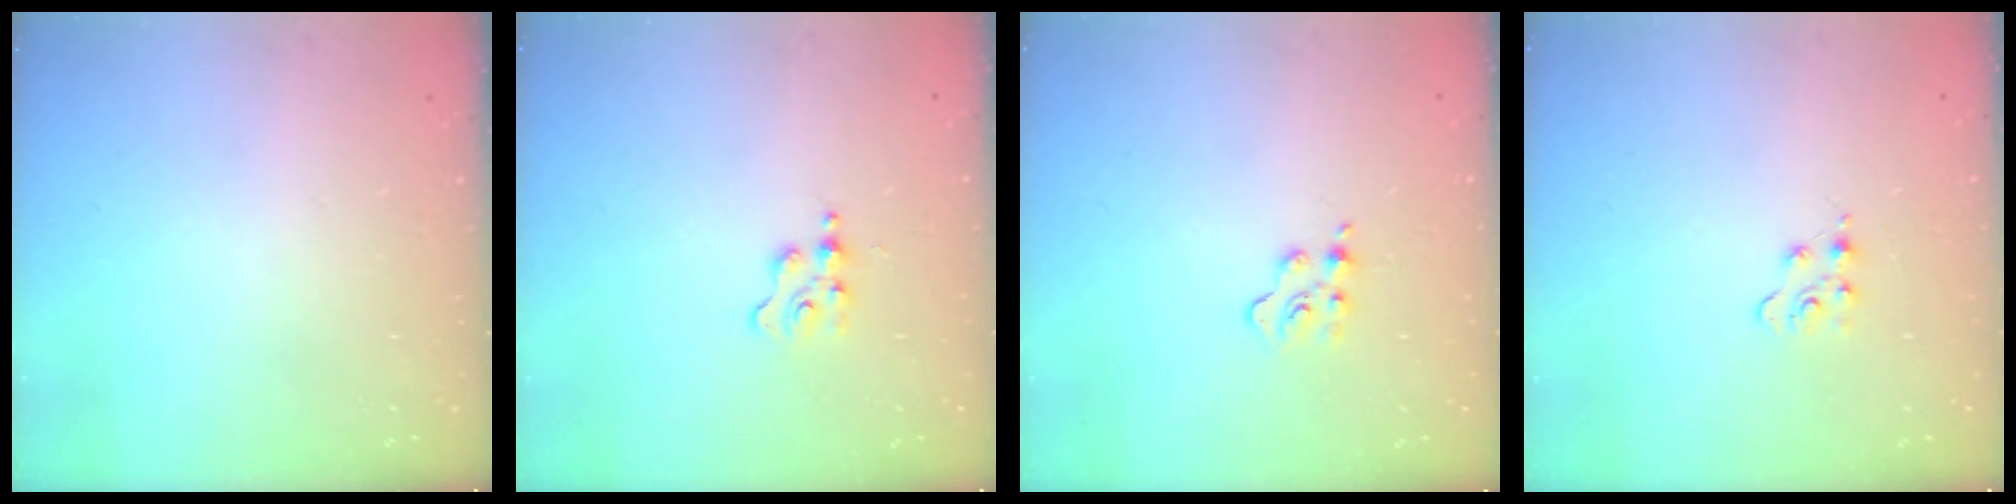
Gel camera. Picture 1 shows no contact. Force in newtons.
{"total": 2.5, "press": 2.5, "slide": 0.3}
{"total": 3.8, "press": 3.8, "slide": 0.3}
{"total": 3.9, "press": 3.9, "slide": 0.5}